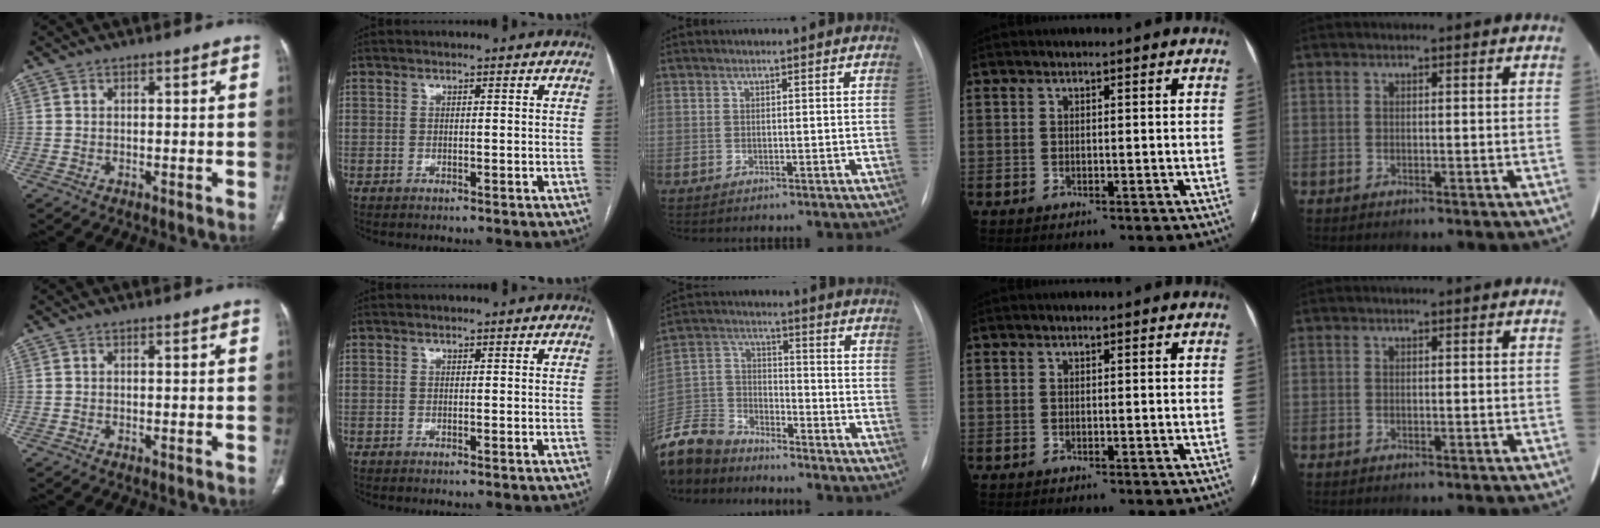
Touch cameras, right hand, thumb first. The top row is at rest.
{"middle": {"total": 12.0, "force": [-11.1, 3.8, 2.5], "torque": [-0.062, 0.004, -0.216]}}